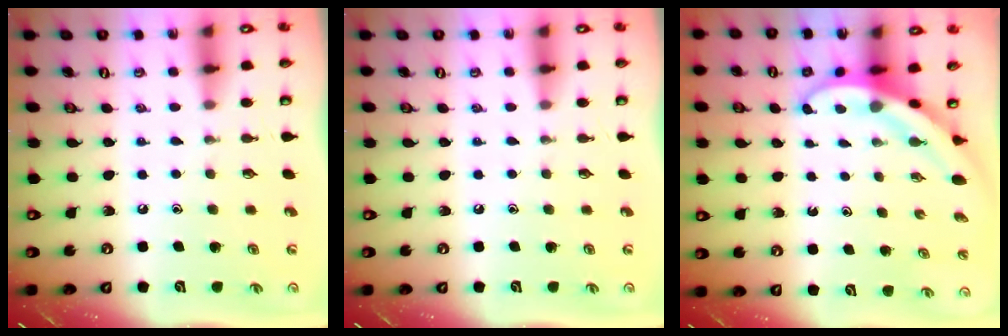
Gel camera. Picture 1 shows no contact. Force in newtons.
{"total": 0.0}
{"total": 4.5, "press": 4.5, "slide": 0.3}